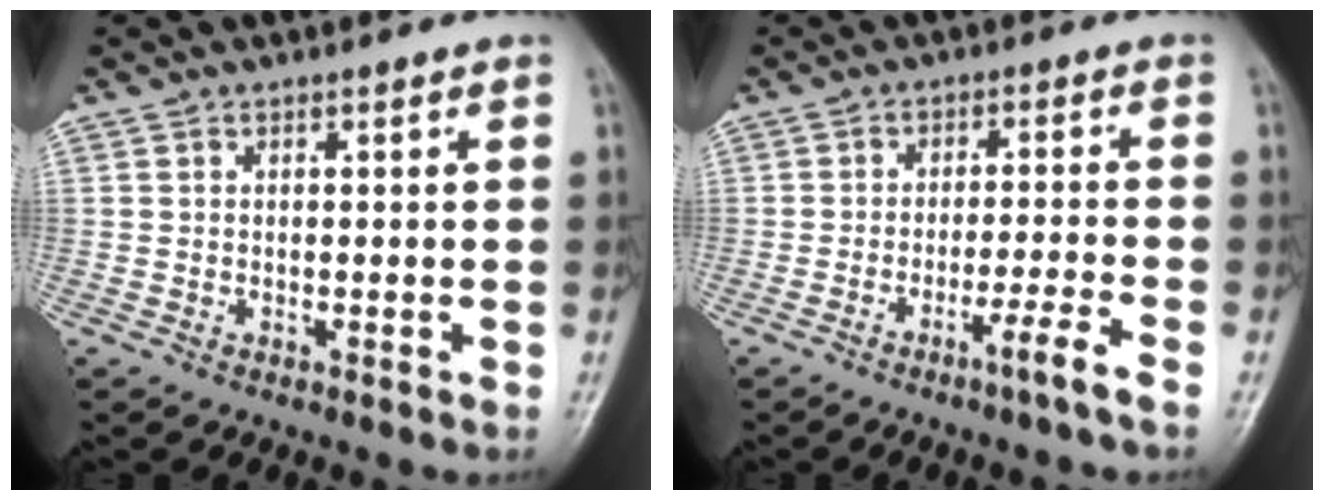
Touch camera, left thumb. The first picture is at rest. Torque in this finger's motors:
{"motor_torque": [-0.30, 0.36, -0.27, 0.24, 0.02]}